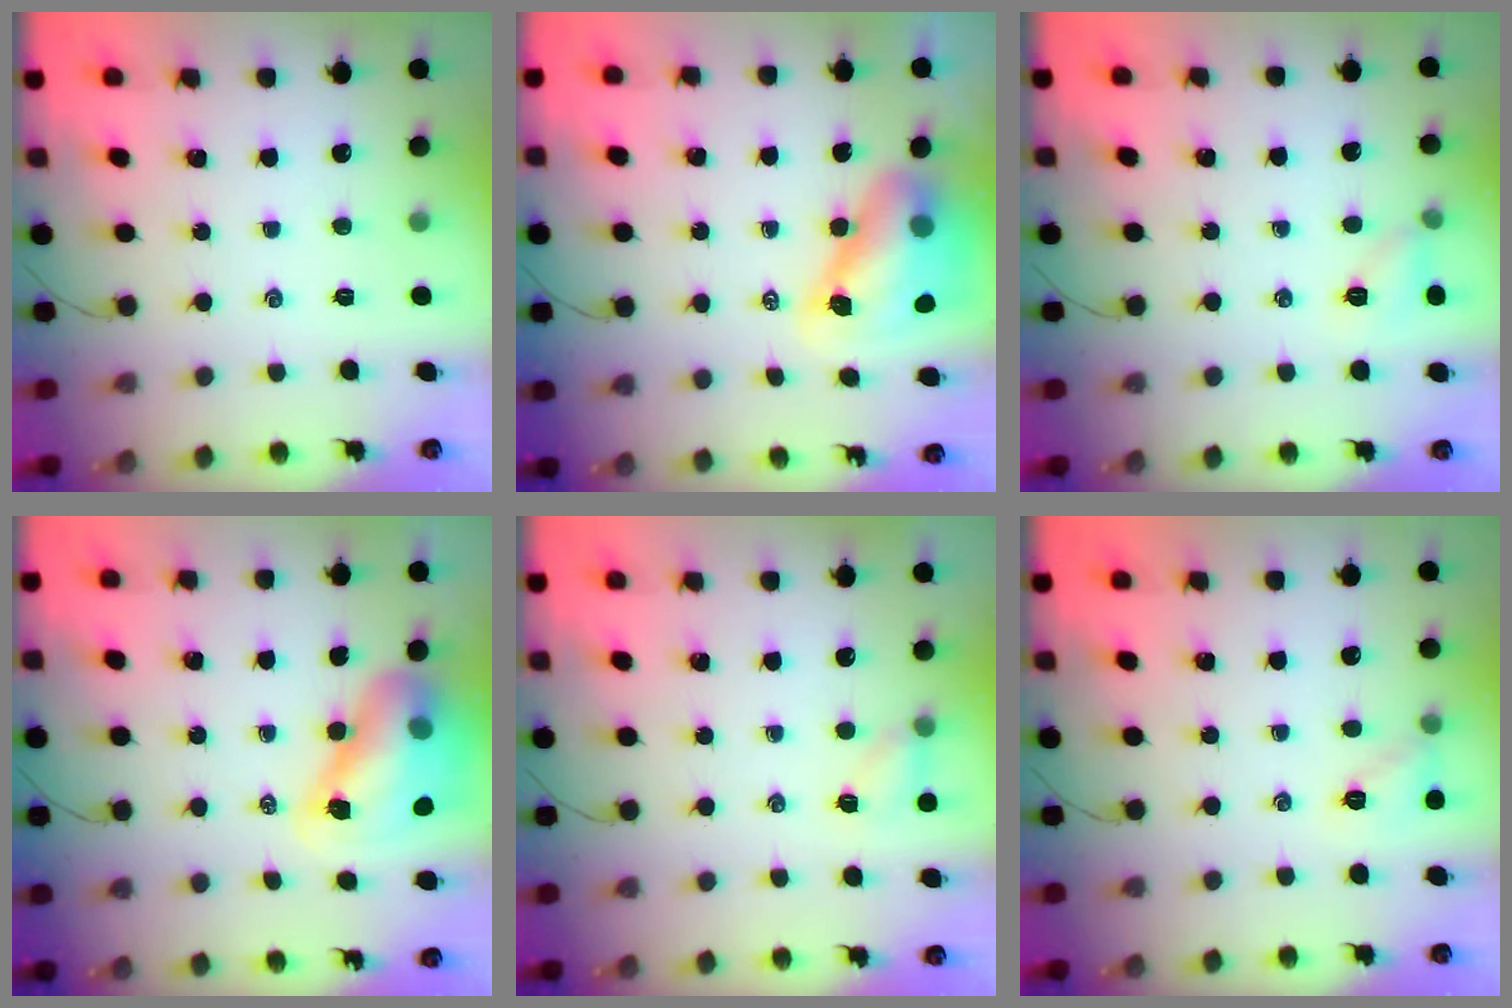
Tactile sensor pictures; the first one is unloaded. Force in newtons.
{"total": 11.3, "press": 10.9, "slide": 2.7}
{"total": 7.7, "press": 7.5, "slide": 1.7}
{"total": 12.8, "press": 12.4, "slide": 3.4}
{"total": 4.9, "press": 4.7, "slide": 1.5}
{"total": 7.2, "press": 7.0, "slide": 1.4}